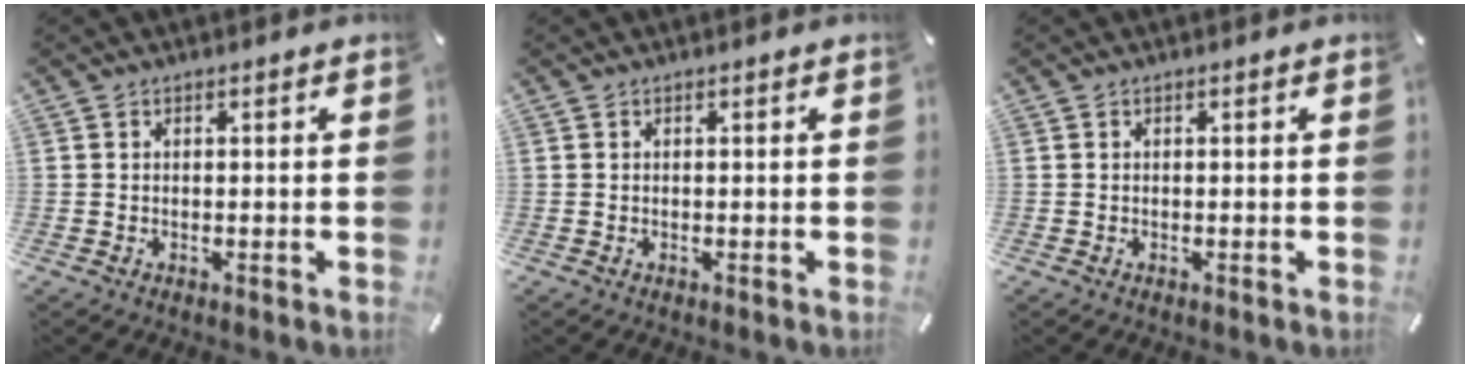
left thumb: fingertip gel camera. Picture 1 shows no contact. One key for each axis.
{"total": 0.0}
{"total": 0.0}